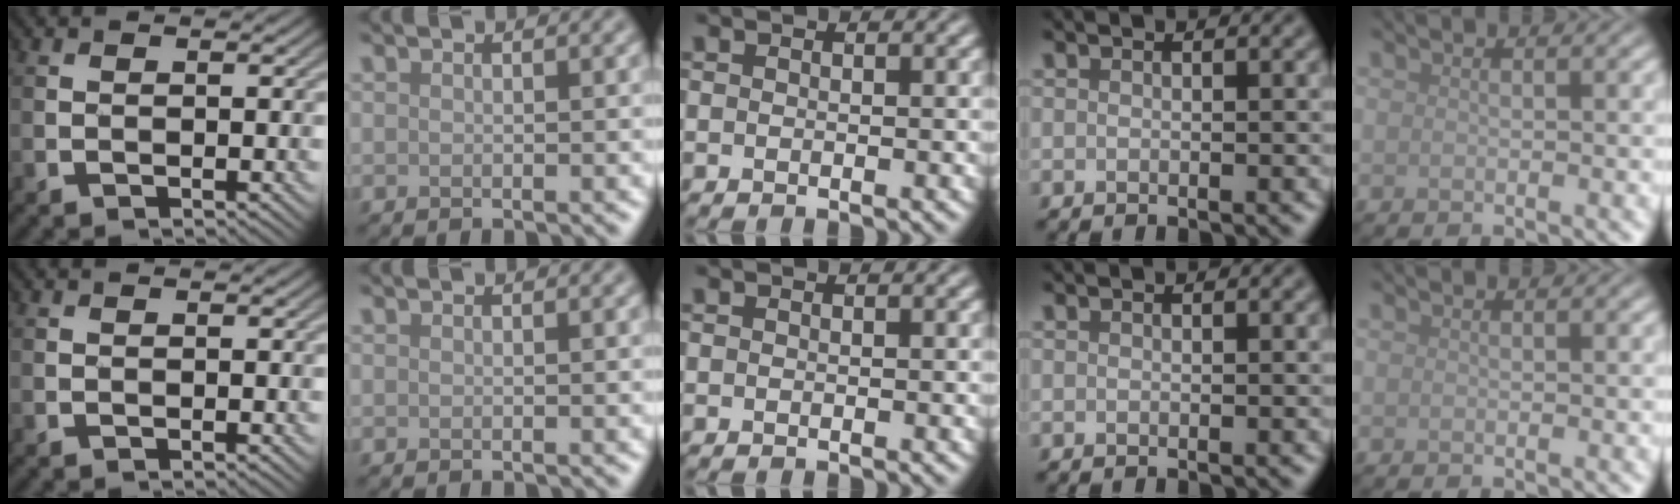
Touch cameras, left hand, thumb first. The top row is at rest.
{}